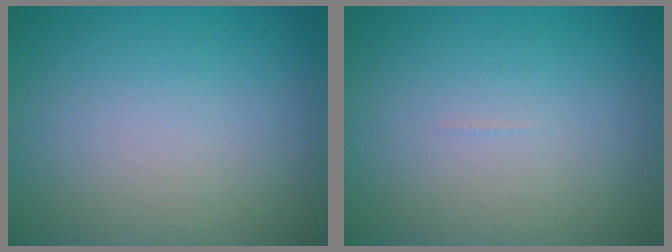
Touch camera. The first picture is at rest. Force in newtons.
{"total": 0.0}